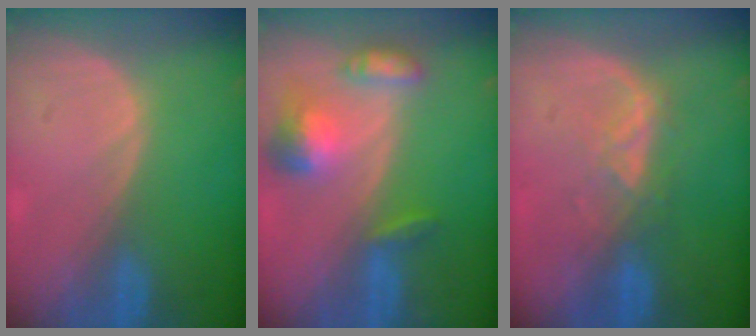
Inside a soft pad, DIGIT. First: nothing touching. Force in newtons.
{"total": 7.0, "press": 6.6, "slide": 2.5}
{"total": 3.8, "press": 3.8, "slide": 0.6}